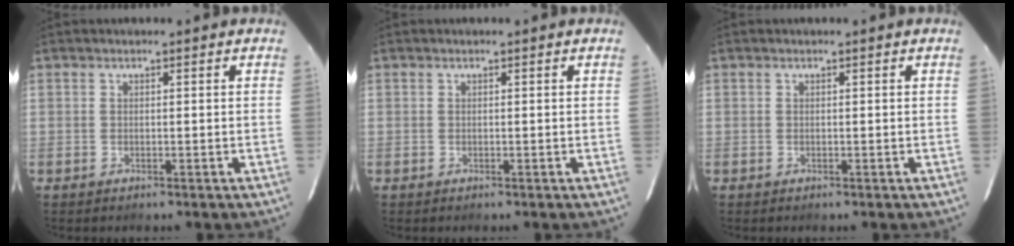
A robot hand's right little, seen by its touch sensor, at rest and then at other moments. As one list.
[{"total": 0.0}, {"total": 0.0}]